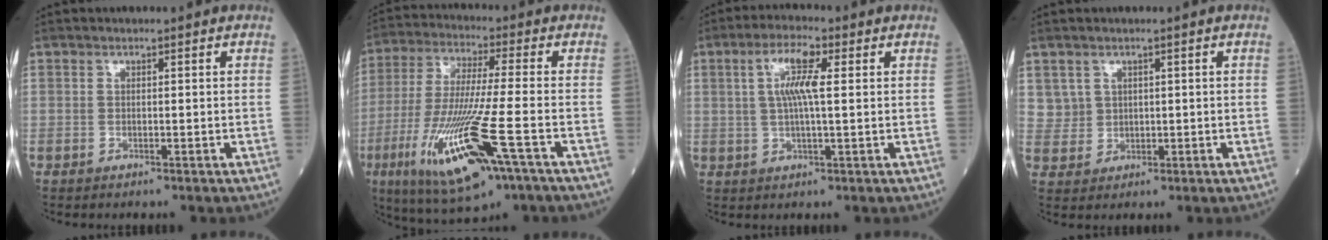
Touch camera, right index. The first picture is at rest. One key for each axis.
{"total": 17.7, "fx": -7.2, "fy": 1.5, "fz": 16.1, "tx": -0.351, "ty": -0.046, "tz": -0.128}
{"total": 7.4, "fx": 2.2, "fy": 0.6, "fz": 7.1, "tx": -0.143, "ty": 0.009, "tz": 0.041}
{"total": 3.4, "fx": 1.7, "fy": 2.9, "fz": 0.0, "tx": 0.007, "ty": 0.004, "tz": 0.036}